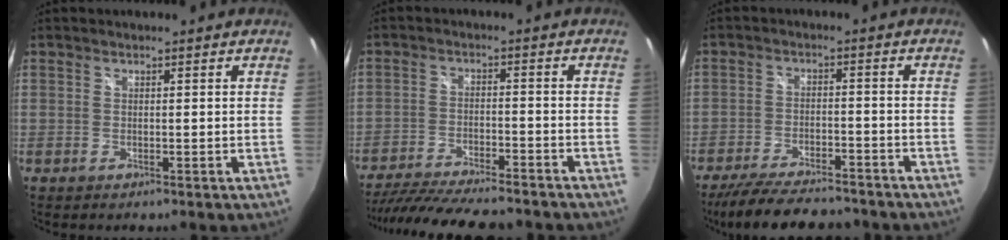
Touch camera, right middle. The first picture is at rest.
{"total": 18.6, "force": [-16.1, 3.4, 8.7], "torque": [-0.170, -0.028, -0.249]}
{"total": 16.1, "force": [-13.7, 4.2, 7.3], "torque": [-0.150, -0.020, -0.209]}